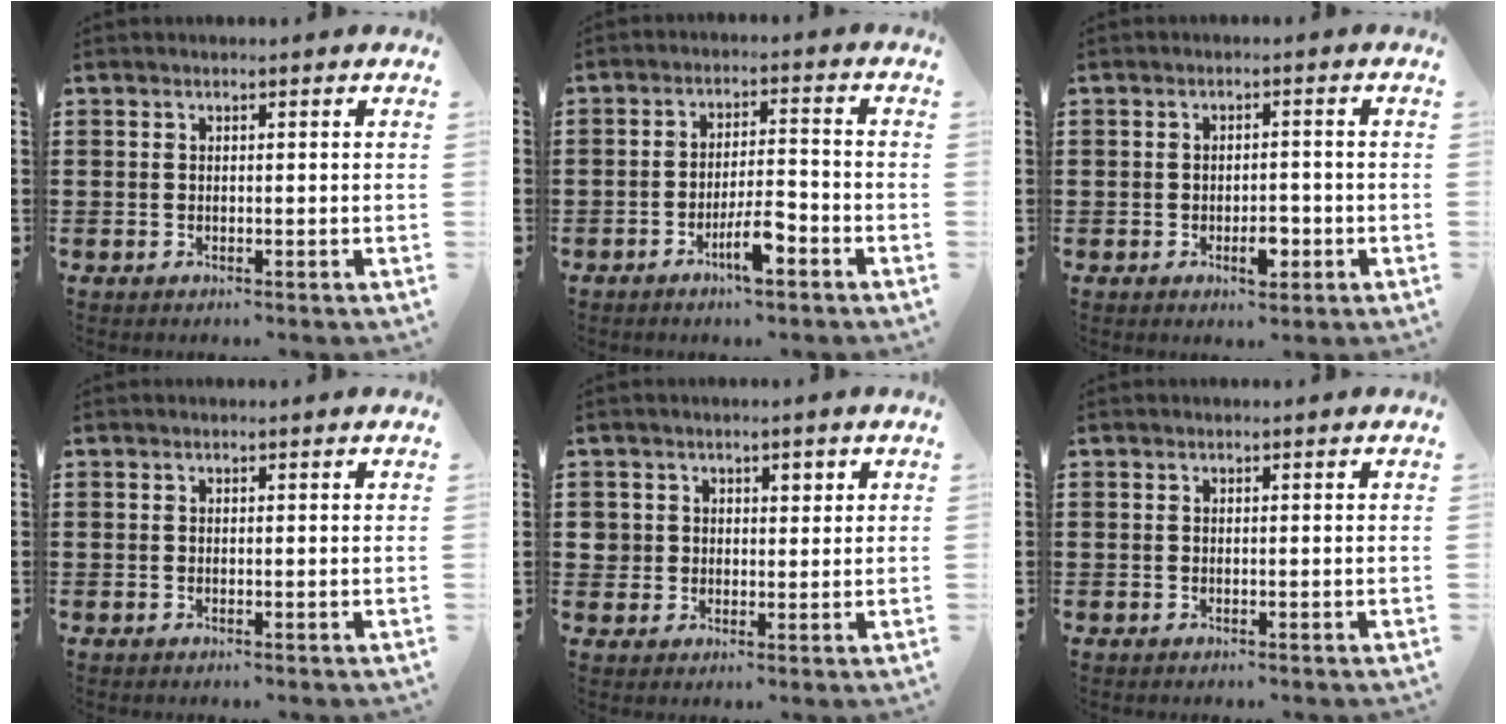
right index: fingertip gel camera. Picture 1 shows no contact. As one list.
[{"total": 6.1, "force": [-3.3, 1.5, 4.9], "torque": [-0.091, 0.003, -0.060]}, {"total": 3.7, "force": [-1.6, 1.8, 2.8], "torque": [-0.046, 0.005, -0.027]}, {"total": 0.0}, {"total": 2.8, "force": [1.0, 2.7, 0.3], "torque": [-0.021, 0.012, 0.016]}, {"total": 0.0}]